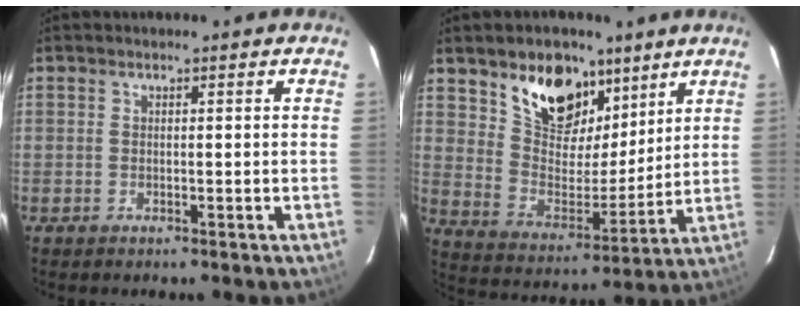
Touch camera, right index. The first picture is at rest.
{"total": 15.4, "force": [9.5, 9.1, 7.9], "torque": [-0.146, 0.007, 0.175]}